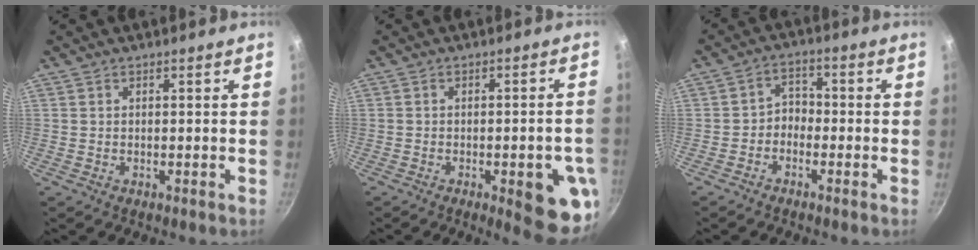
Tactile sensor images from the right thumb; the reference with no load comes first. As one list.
[{"total": 11.5, "force": [-3.9, 3.3, 10.3], "torque": [-0.102, 0.012, -0.047]}, {"total": 3.8, "force": [-1.7, 2.8, 1.8], "torque": [-0.012, 0.029, -0.038]}]